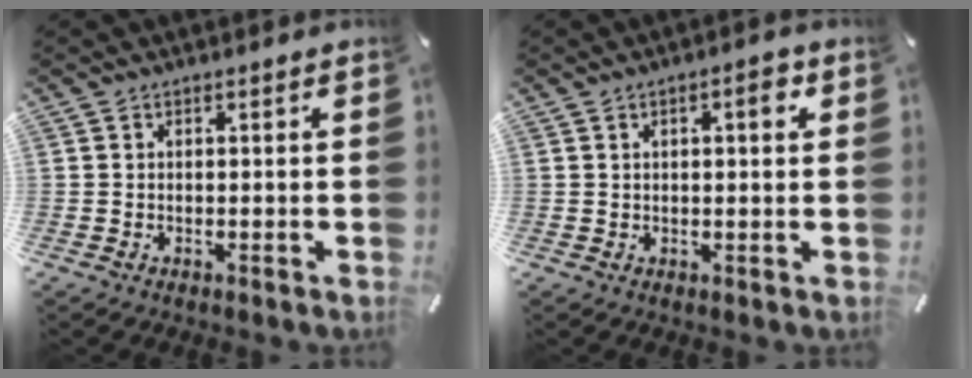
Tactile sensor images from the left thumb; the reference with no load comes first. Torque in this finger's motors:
{"motor_torque": [-0.01, 0.07, 0.11, -0.07, 0.02]}